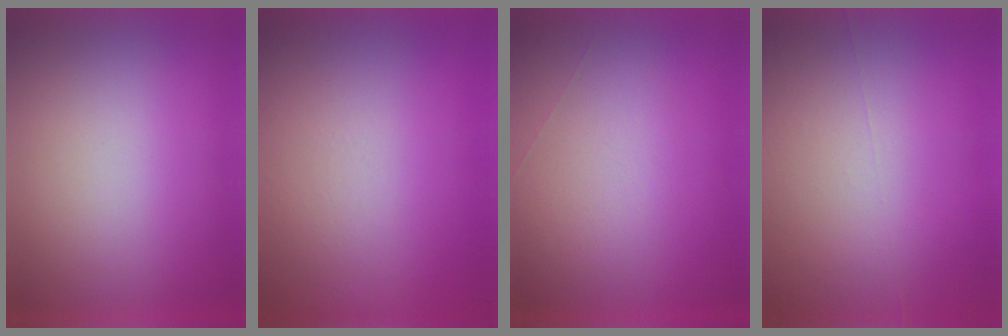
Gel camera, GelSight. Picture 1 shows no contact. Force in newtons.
{"total": 4.7}
{"total": 1.0}
{"total": 7.1}